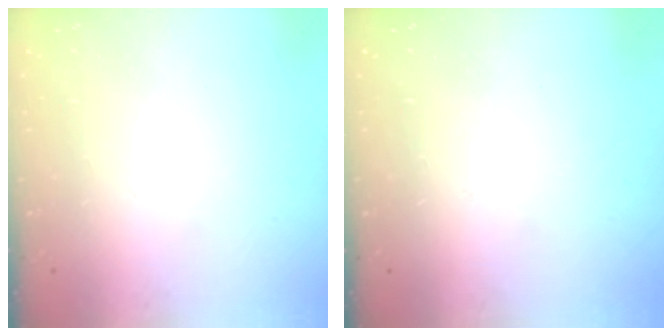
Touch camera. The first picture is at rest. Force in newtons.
{"total": 0.0}